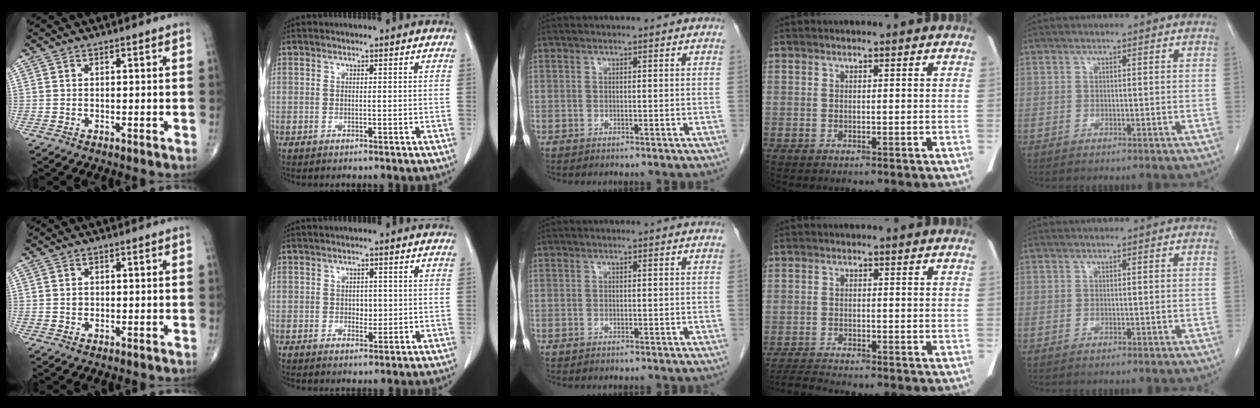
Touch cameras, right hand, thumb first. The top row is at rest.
{"thumb": {"total": 1.1, "force": [0.1, 0.9, 0.6], "torque": [-0.009, 0.001, 0.002]}, "index": {"total": 2.1, "force": [-0.1, 1.5, 1.5], "torque": [-0.020, 0.001, 0.002]}, "ring": {"total": 3.1, "force": [-2.9, -1.0, 0.2], "torque": [-0.015, -0.022, -0.056]}}